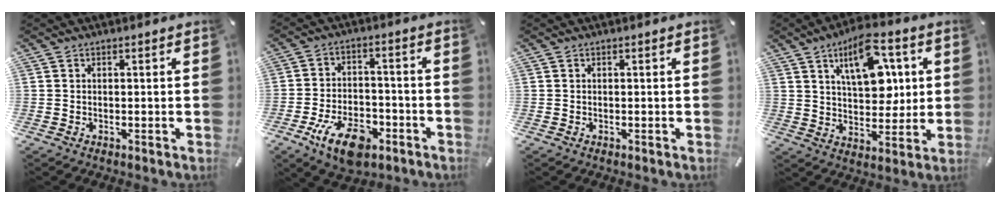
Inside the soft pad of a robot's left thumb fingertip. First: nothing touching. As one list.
[{"total": 11.9, "force": [-6.2, 6.5, 7.9], "torque": [-0.139, 0.030, -0.107]}, {"total": 0.0}, {"total": 14.5, "force": [5.9, 8.1, 10.6], "torque": [-0.156, -0.008, 0.102]}]